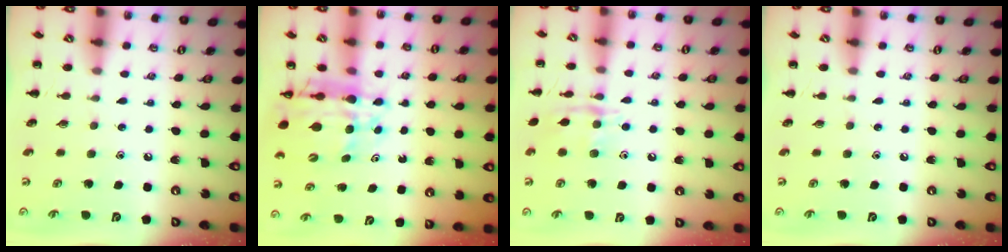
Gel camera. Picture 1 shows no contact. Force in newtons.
{"total": 11.2, "press": 10.7, "slide": 3.3}
{"total": 10.6, "press": 10.6, "slide": 0.6}
{"total": 0.0}